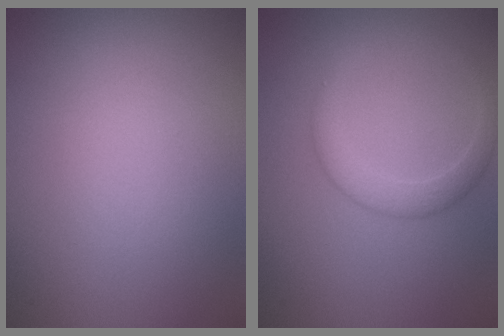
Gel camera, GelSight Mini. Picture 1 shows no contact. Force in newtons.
{"total": 2.3, "press": 2.3, "slide": 0.1}